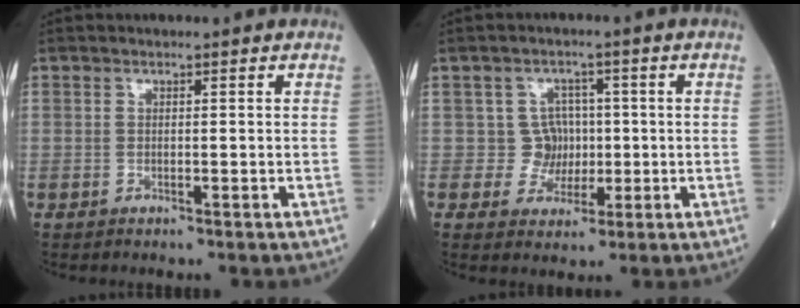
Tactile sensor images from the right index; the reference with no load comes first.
{"total": 4.0, "force": [0.0, 4.0, 0.3], "torque": [0.008, 0.010, 0.004]}